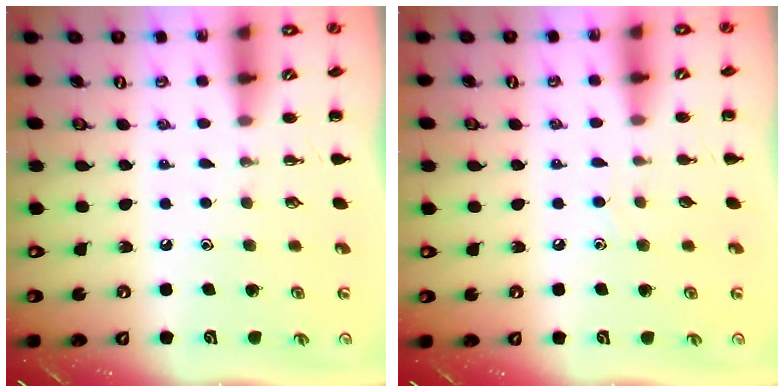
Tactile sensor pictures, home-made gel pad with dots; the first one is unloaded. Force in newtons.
{"total": 2.5, "press": 2.3, "slide": 0.9}